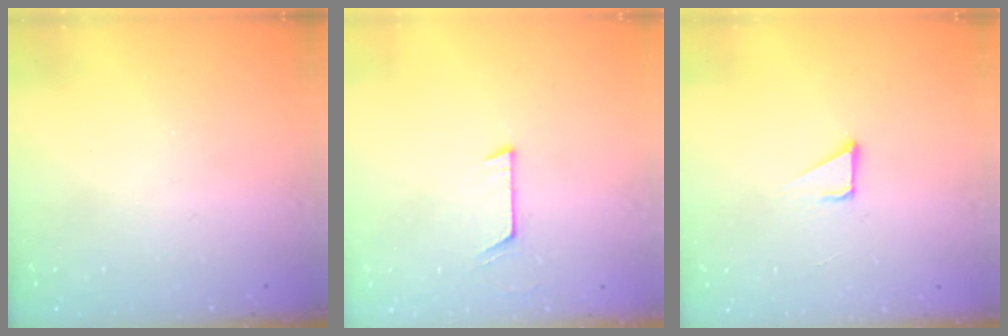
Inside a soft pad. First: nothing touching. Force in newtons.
{"total": 5.9, "press": 5.9, "slide": 0.5}
{"total": 2.2, "press": 2.2, "slide": 0.2}